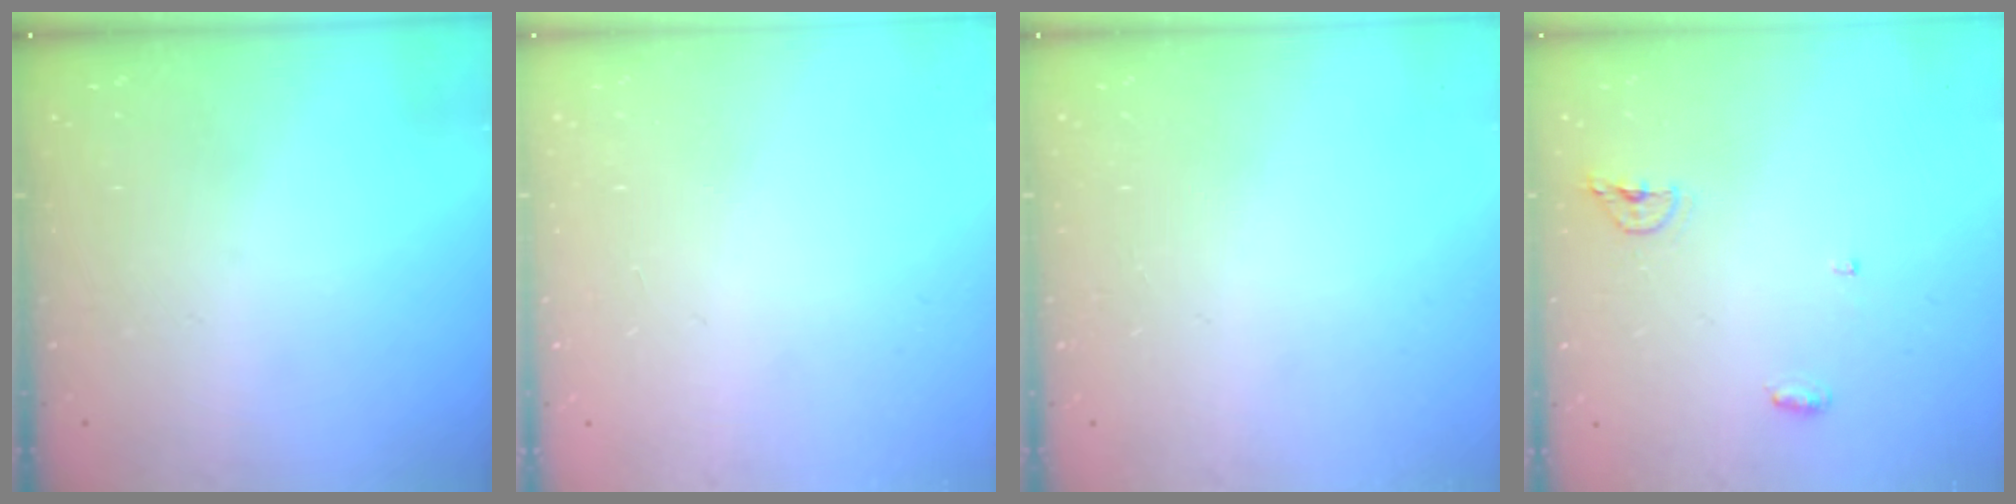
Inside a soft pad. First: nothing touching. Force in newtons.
{"total": 0.9, "press": 0.9, "slide": 0.0}
{"total": 0.0}
{"total": 4.8, "press": 4.7, "slide": 1.1}